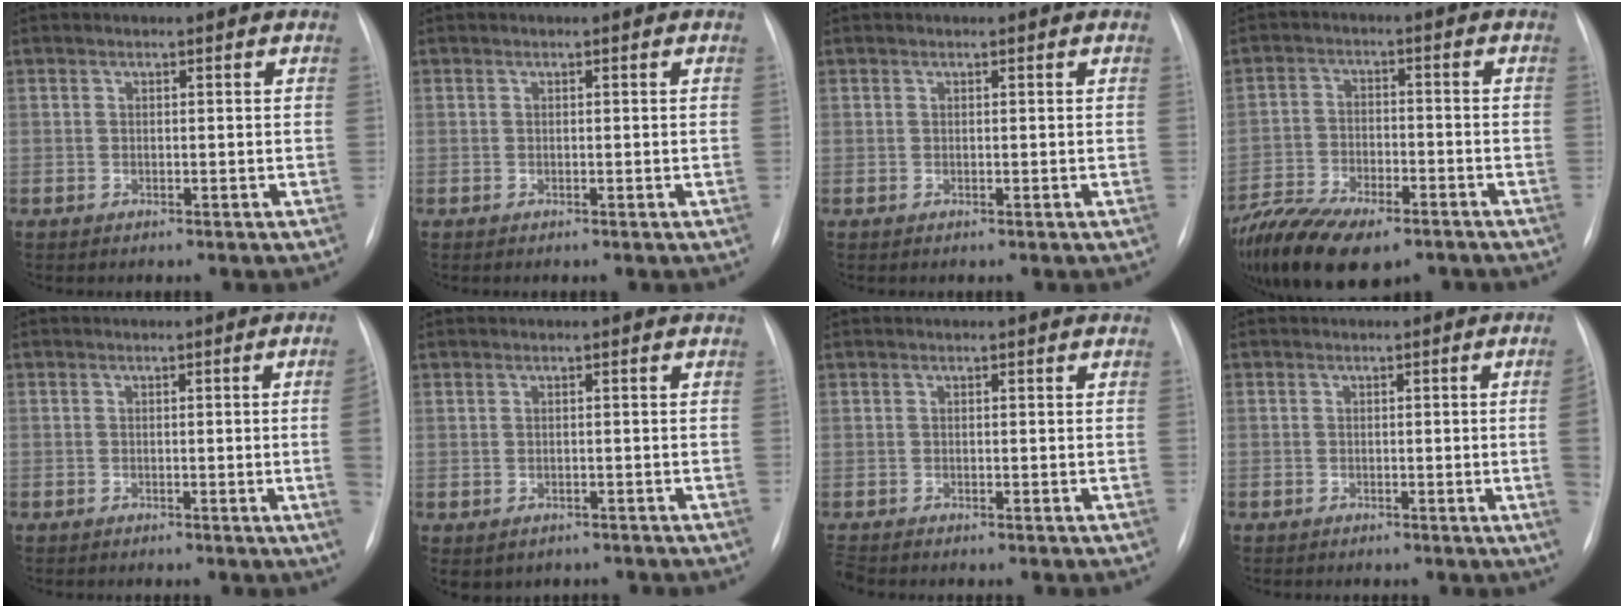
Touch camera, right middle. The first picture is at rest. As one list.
[{"total": 0.0}, {"total": 0.0}, {"total": 16.3, "force": [-12.0, 6.6, 8.9], "torque": [-0.189, -0.007, -0.197]}, {"total": 4.2, "force": [-0.6, -1.3, 4.0], "torque": [-0.035, -0.004, -0.010]}, {"total": 4.3, "force": [-3.1, 2.7, 1.2], "torque": [-0.015, 0.008, -0.032]}, {"total": 1.0, "force": [-0.9, -0.2, 0.2], "torque": [-0.008, -0.005, -0.018]}, {"total": 4.1, "force": [-0.7, -1.2, 3.8], "torque": [-0.034, -0.004, -0.011]}]